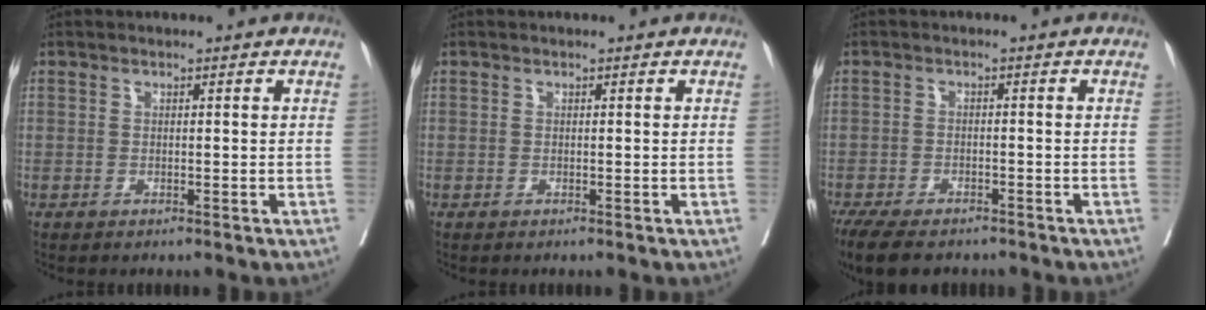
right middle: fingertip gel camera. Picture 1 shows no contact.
{"total": 0.0}
{"total": 9.7, "force": [-7.8, 3.3, 4.8], "torque": [-0.079, -0.012, -0.119]}